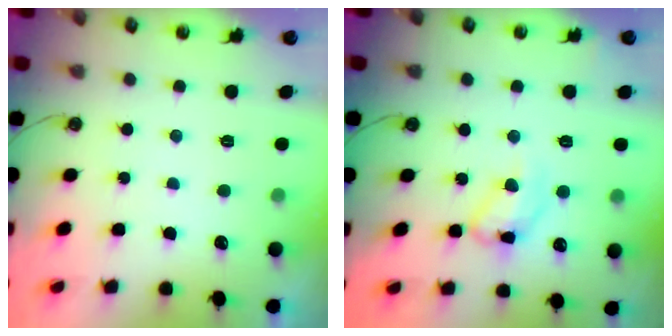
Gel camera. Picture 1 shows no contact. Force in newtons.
{"total": 12.7, "press": 12.7, "slide": 1.1}